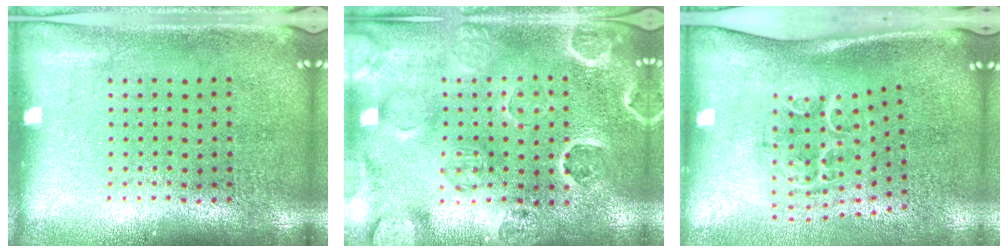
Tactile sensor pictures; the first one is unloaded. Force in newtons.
{"total": 2.6, "press": 2.5, "slide": 0.6}
{"total": 1.5, "press": 1.3, "slide": 0.8}